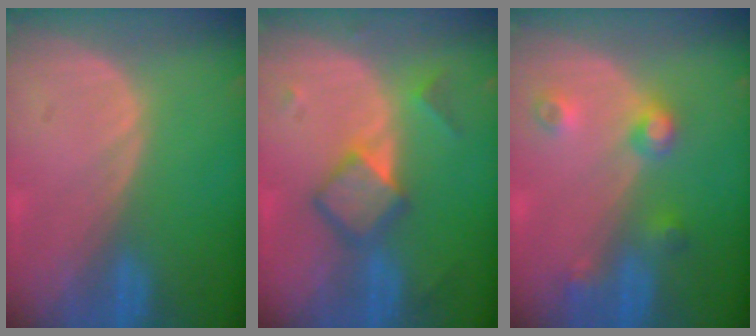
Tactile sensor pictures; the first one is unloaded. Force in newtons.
{"total": 5.8, "press": 5.8, "slide": 0.1}
{"total": 4.5, "press": 4.0, "slide": 2.1}